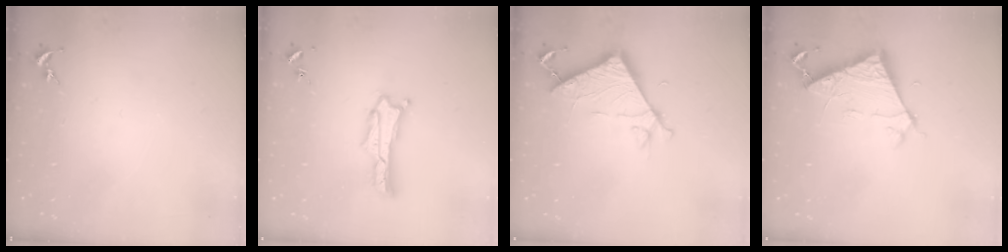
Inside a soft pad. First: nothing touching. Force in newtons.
{"total": 1.7, "press": 1.7, "slide": 0.3}
{"total": 7.2, "press": 7.2, "slide": 0.4}
{"total": 6.4, "press": 6.4, "slide": 0.6}